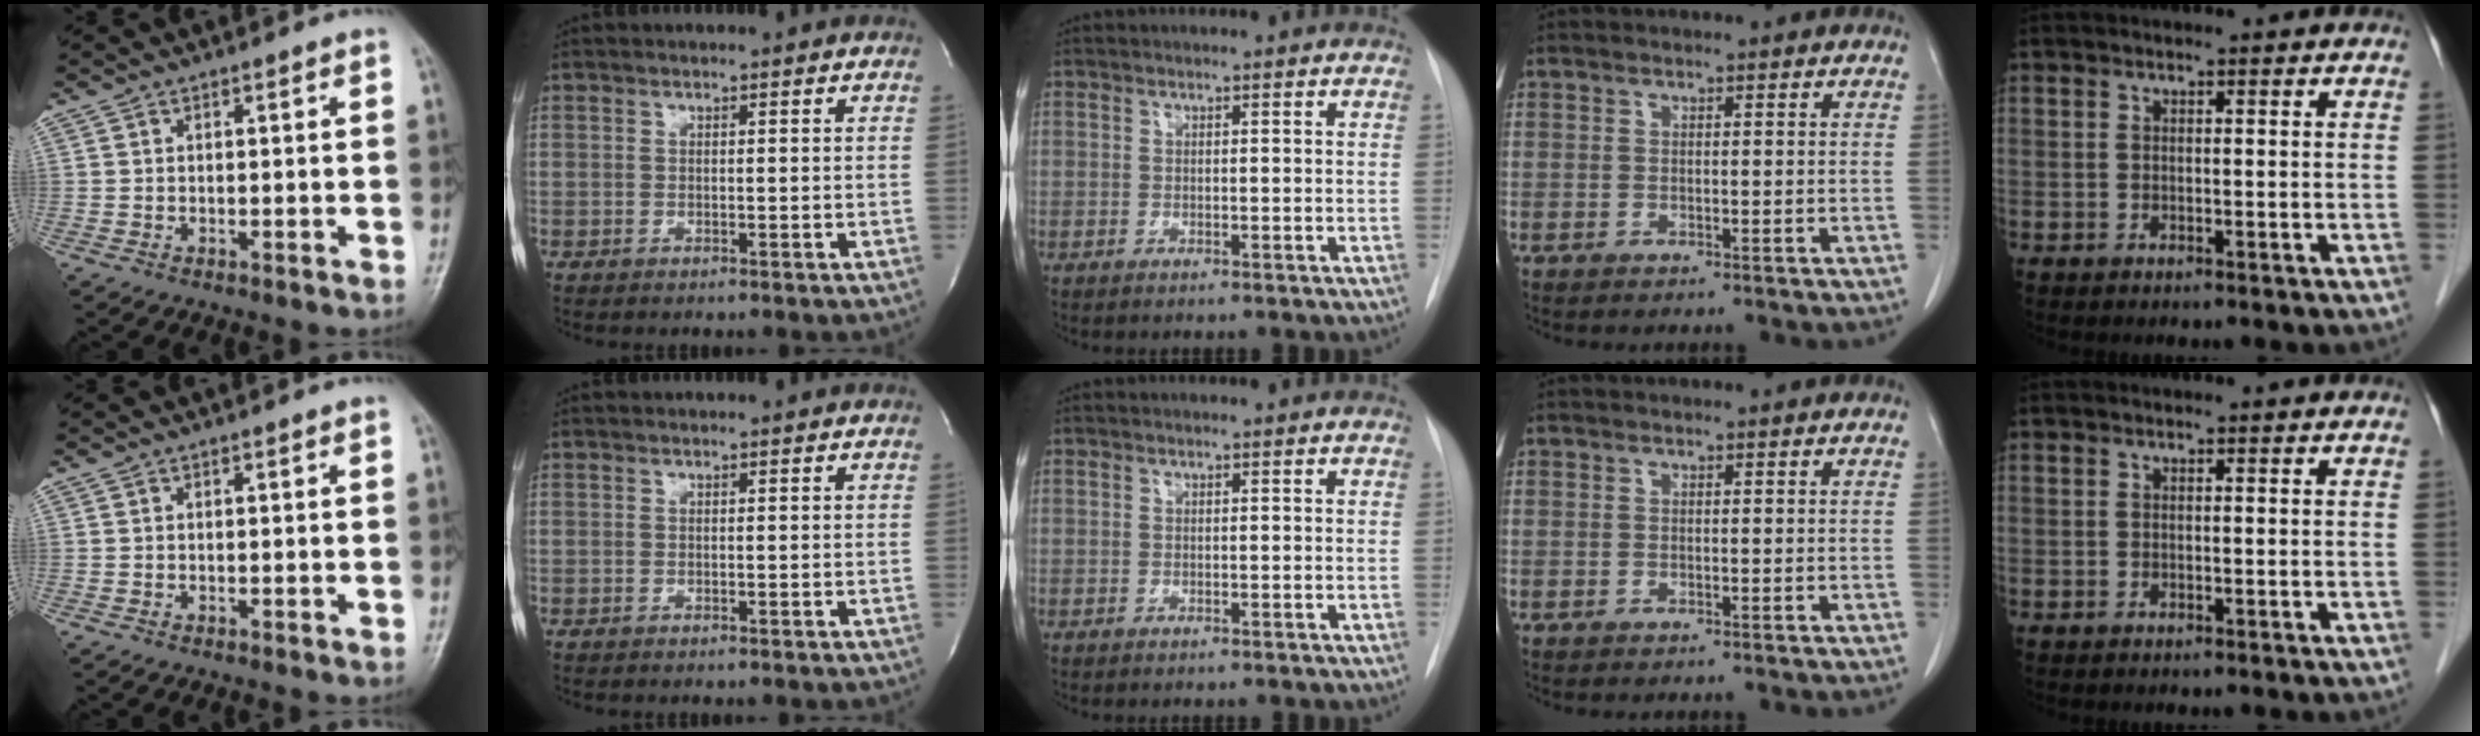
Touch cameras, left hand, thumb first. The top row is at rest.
{}